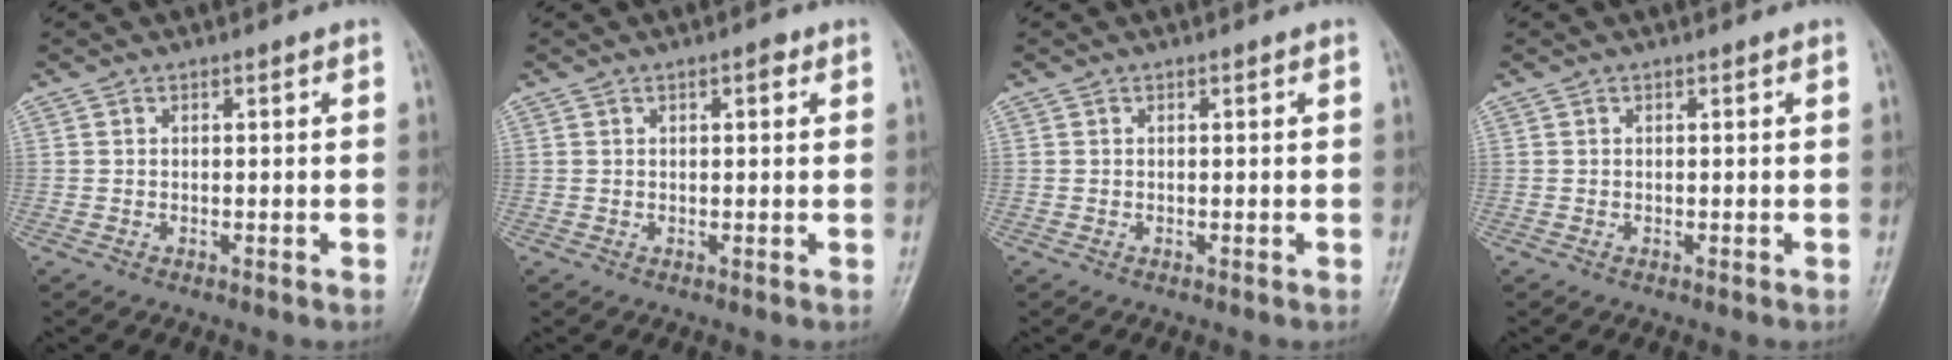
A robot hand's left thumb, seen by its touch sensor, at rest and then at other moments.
{"total": 1.8, "force": [0.8, 0.7, 1.4], "torque": [-0.016, 0.001, 0.008]}
{"total": 0.0}
{"total": 0.0}